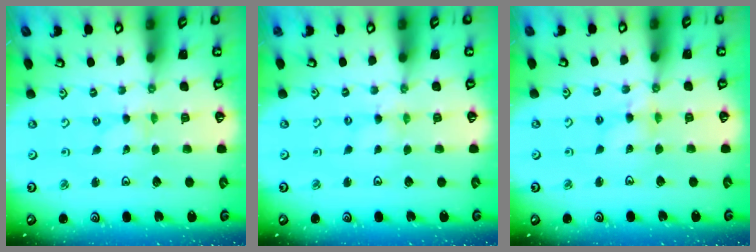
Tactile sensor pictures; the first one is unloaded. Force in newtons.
{"total": 0.5, "press": 0.5, "slide": 0.1}
{"total": 4.6, "press": 4.5, "slide": 0.4}